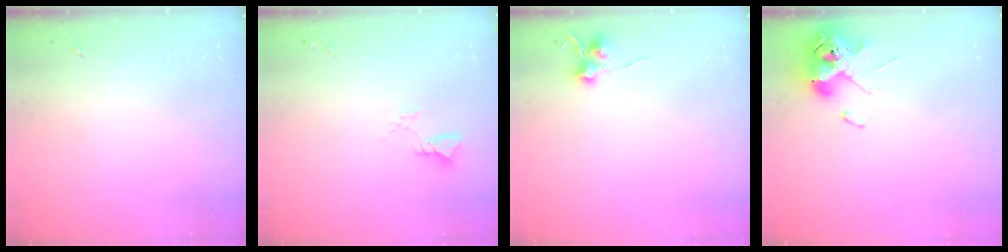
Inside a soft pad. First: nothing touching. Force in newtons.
{"total": 2.8, "press": 2.8, "slide": 0.2}
{"total": 6.9, "press": 6.9, "slide": 0.6}
{"total": 11.6, "press": 11.4, "slide": 2.0}